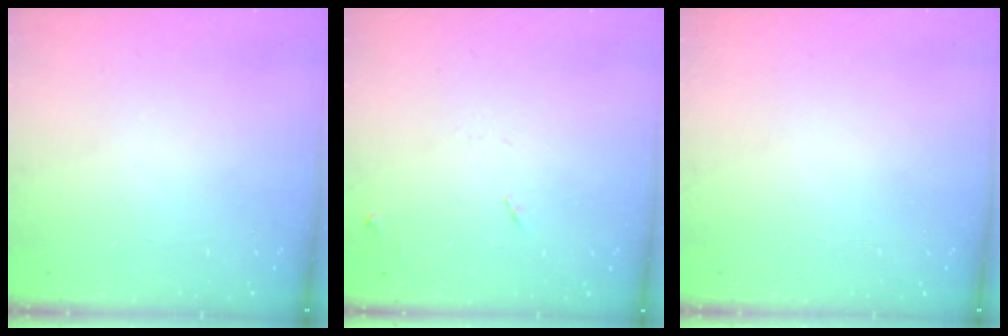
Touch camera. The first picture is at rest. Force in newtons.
{"total": 5.7, "press": 5.7, "slide": 0.7}
{"total": 0.0}